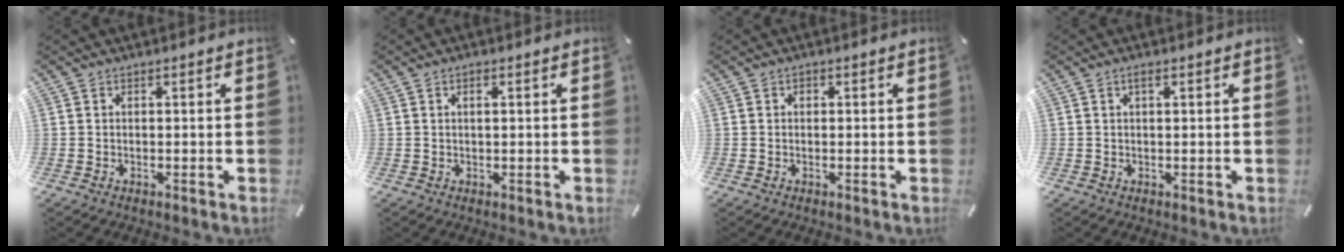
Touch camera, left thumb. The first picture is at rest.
{"total": 1.1, "force": [0.2, 0.1, 1.1], "torque": [-0.022, 0.000, 0.004]}
{"total": 0.6, "force": [0.1, 0.6, 0.2], "torque": [0.002, 0.002, -0.001]}
{"total": 1.3, "force": [0.5, 0.3, 1.1], "torque": [-0.024, 0.002, 0.008]}